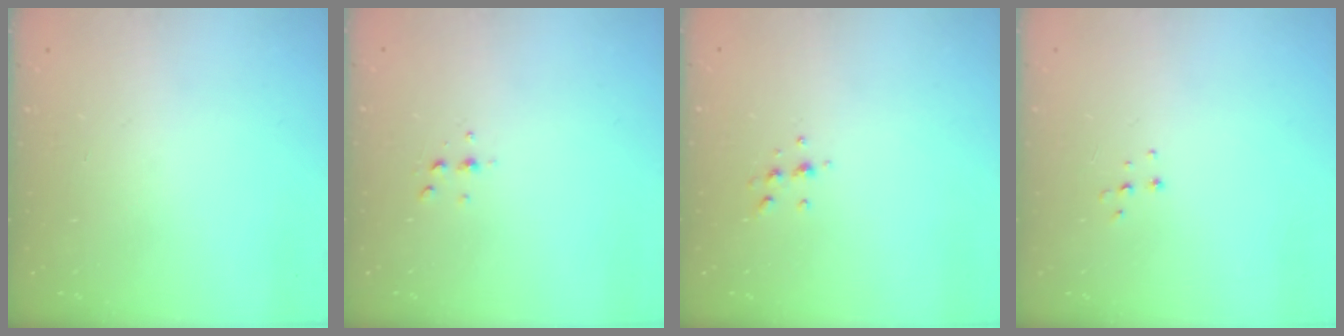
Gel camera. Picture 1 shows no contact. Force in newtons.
{"total": 3.7, "press": 3.6, "slide": 0.5}
{"total": 5.4, "press": 5.4, "slide": 0.7}
{"total": 3.7, "press": 3.7, "slide": 0.3}